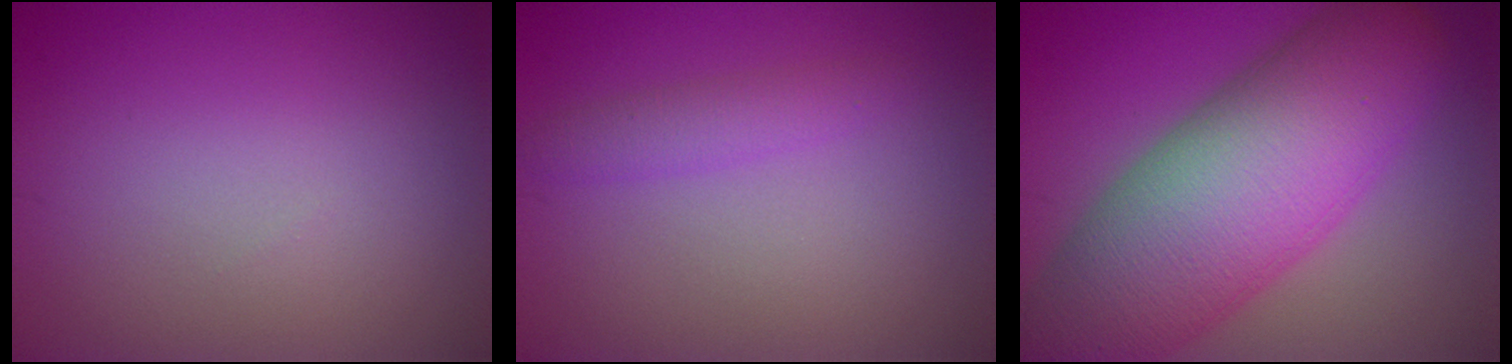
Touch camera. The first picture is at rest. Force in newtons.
{"total": 2.0, "press": 2.0, "slide": 0.2}
{"total": 14.3, "press": 14.2, "slide": 0.5}